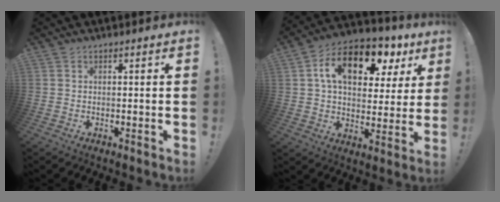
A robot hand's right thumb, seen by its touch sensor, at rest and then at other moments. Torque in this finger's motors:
{"motor_torque": [1.78, 3.23, 0.73, -0.24, 0.33]}